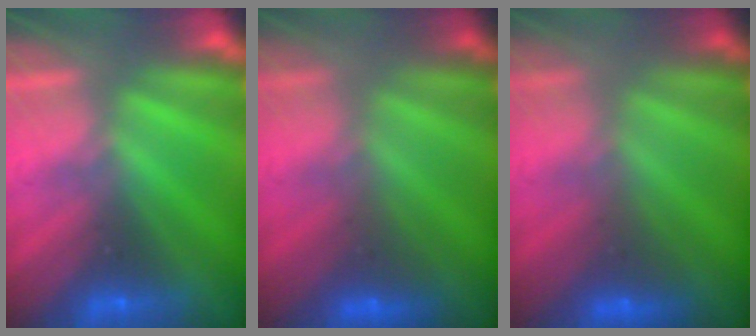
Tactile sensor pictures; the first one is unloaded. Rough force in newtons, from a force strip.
{"total": 2.4}
{"total": 2.4}